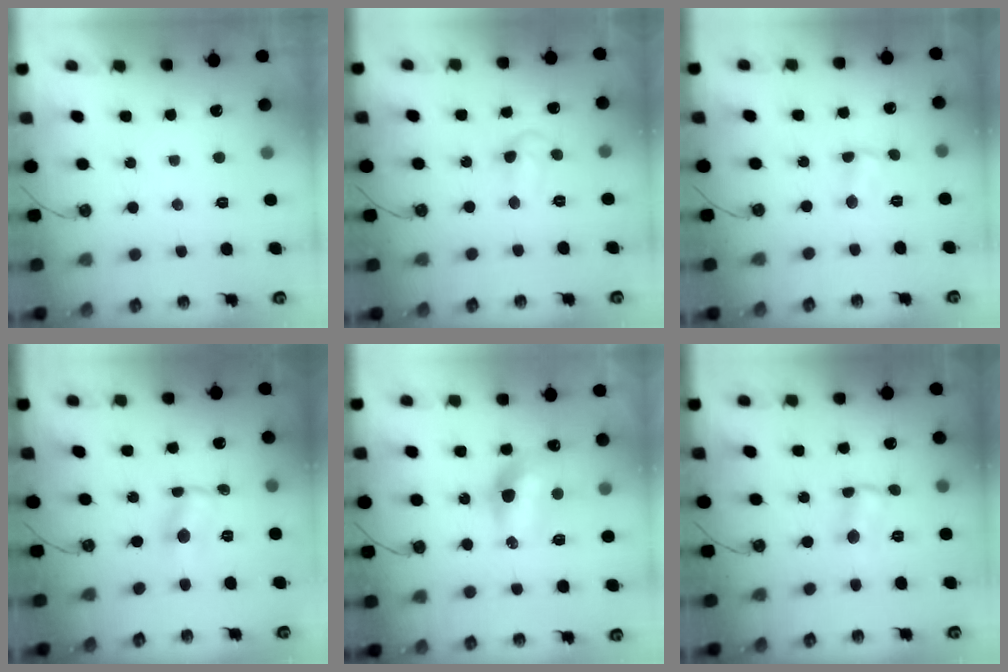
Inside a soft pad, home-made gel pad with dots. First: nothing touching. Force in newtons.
{"total": 6.5, "press": 5.4, "slide": 3.7}
{"total": 2.8, "press": 2.8, "slide": 0.4}
{"total": 1.3, "press": 1.3, "slide": 0.2}
{"total": 11.7, "press": 11.6, "slide": 0.8}
{"total": 1.3, "press": 1.3, "slide": 0.5}